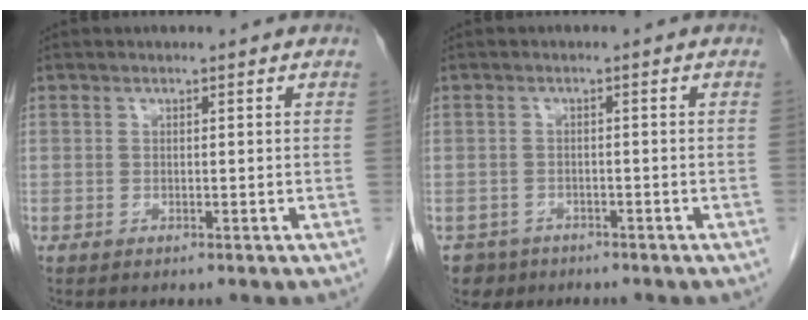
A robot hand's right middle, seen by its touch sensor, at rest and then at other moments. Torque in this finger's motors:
{"motor_torque": [-0.34, -0.50, -0.13, -0.02]}